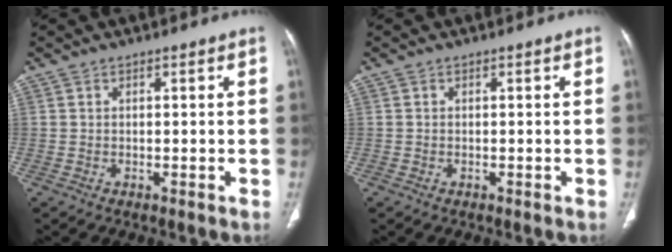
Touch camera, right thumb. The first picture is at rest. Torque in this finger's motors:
{"motor_torque": [0.25, -0.01, -0.18, -0.27, -0.04]}